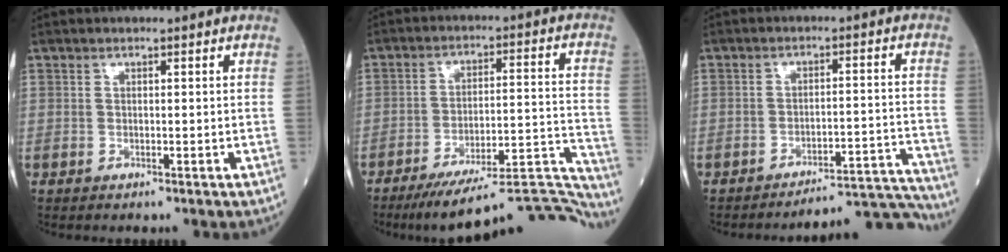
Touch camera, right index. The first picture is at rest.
{"total": 22.1, "force": [-20.8, 0.9, 7.5], "torque": [-0.034, 0.033, -0.286]}
{"total": 13.3, "force": [-13.2, -1.9, 0.1], "torque": [0.031, 0.020, -0.176]}